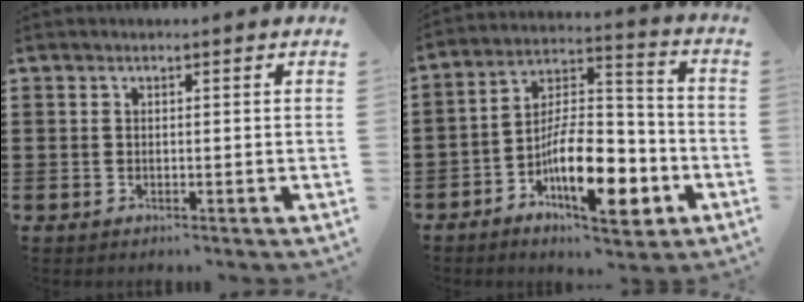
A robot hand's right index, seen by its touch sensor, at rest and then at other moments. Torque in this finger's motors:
{"motor_torque": [0.67, 0.62, 1.05, 0.11]}